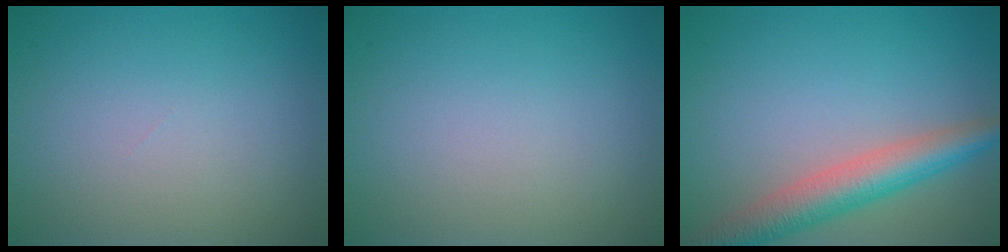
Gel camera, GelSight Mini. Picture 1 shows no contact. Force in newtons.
{"total": 0.0}
{"total": 5.4, "press": 5.4, "slide": 0.4}